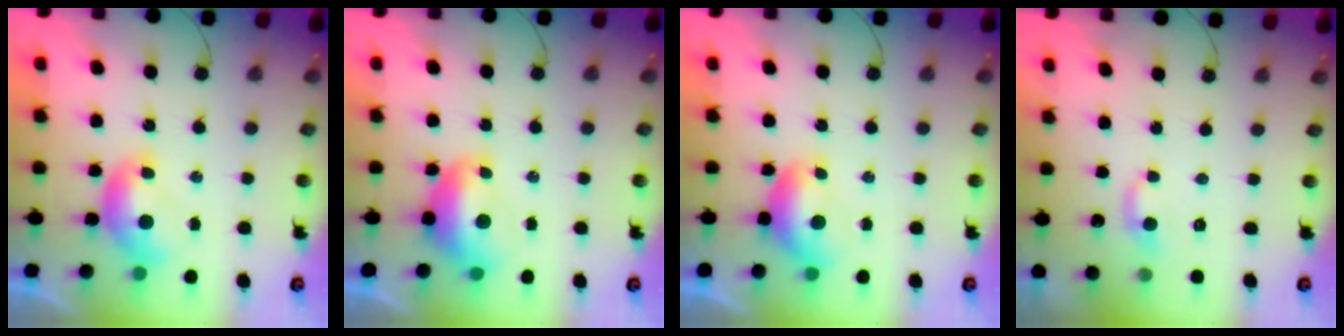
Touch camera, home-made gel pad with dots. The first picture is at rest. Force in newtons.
{"total": 2.9, "press": 2.7, "slide": 0.8}
{"total": 1.4, "press": 1.0, "slide": 0.9}
{"total": 2.3, "press": 2.2, "slide": 0.5}